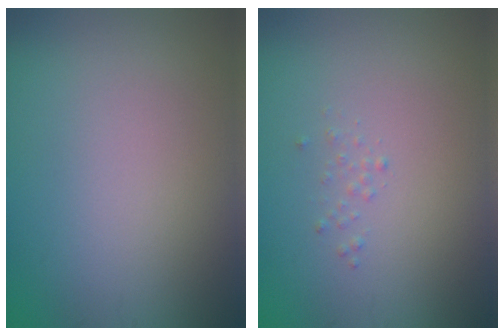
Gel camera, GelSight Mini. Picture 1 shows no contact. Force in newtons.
{"total": 0.5, "press": 0.5, "slide": 0.0}